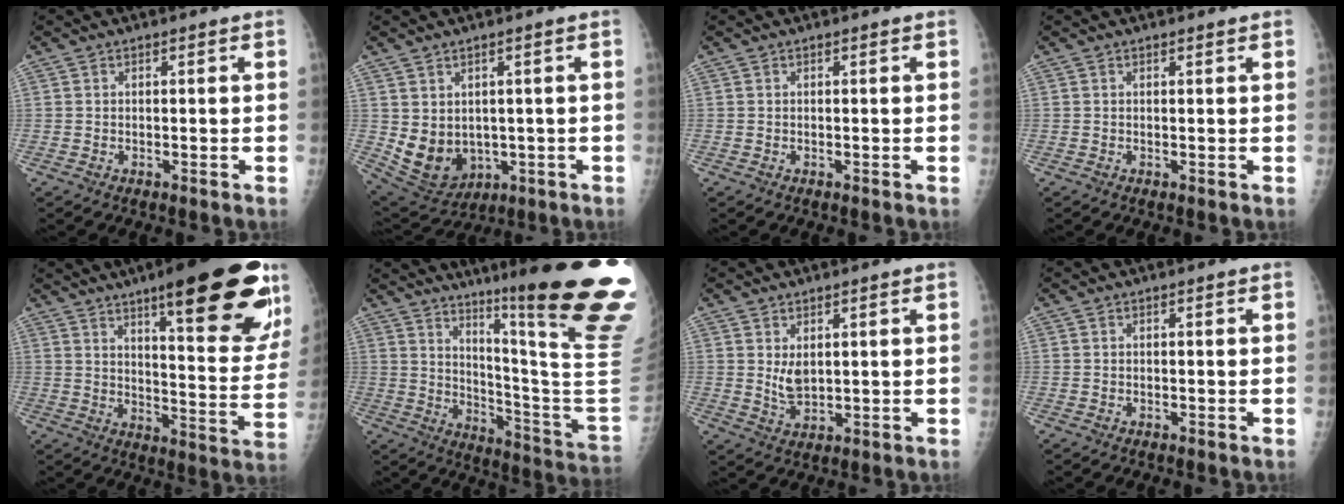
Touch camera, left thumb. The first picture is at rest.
{"total": 10.3, "force": [-0.6, 8.3, 6.1], "torque": [-0.091, -0.009, 0.023]}
{"total": 0.0}
{"total": 0.7, "force": [0.5, 0.1, 0.4], "torque": [-0.006, 0.000, 0.007]}
{"total": 26.8, "force": [16.2, 6.0, 20.5], "torque": [-0.238, -0.067, 0.222]}
{"total": 28.6, "force": [17.8, 1.3, 22.4], "torque": [-0.257, -0.122, 0.260]}
{"total": 4.1, "force": [1.3, 2.3, 3.2], "torque": [-0.050, -0.017, 0.031]}
{"total": 0.0}